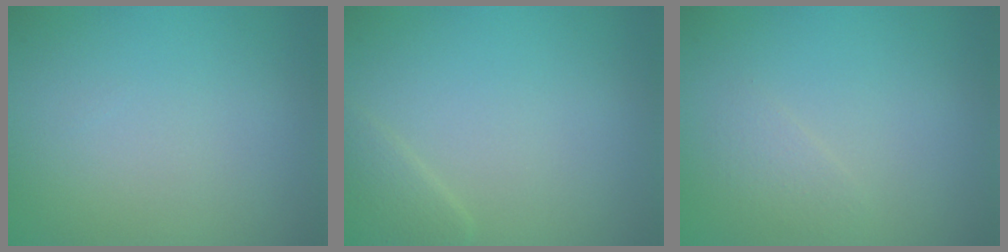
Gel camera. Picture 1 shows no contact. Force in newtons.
{"total": 1.4, "press": 1.4, "slide": 0.2}
{"total": 1.0, "press": 1.0, "slide": 0.1}